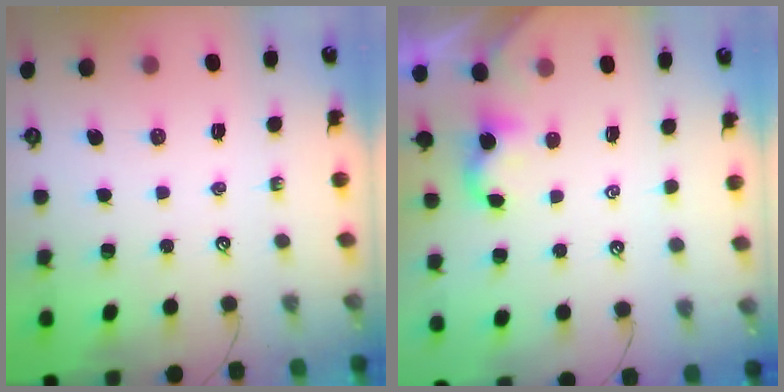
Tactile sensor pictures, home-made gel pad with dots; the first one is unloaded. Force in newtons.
{"total": 2.7, "press": 2.7, "slide": 0.2}